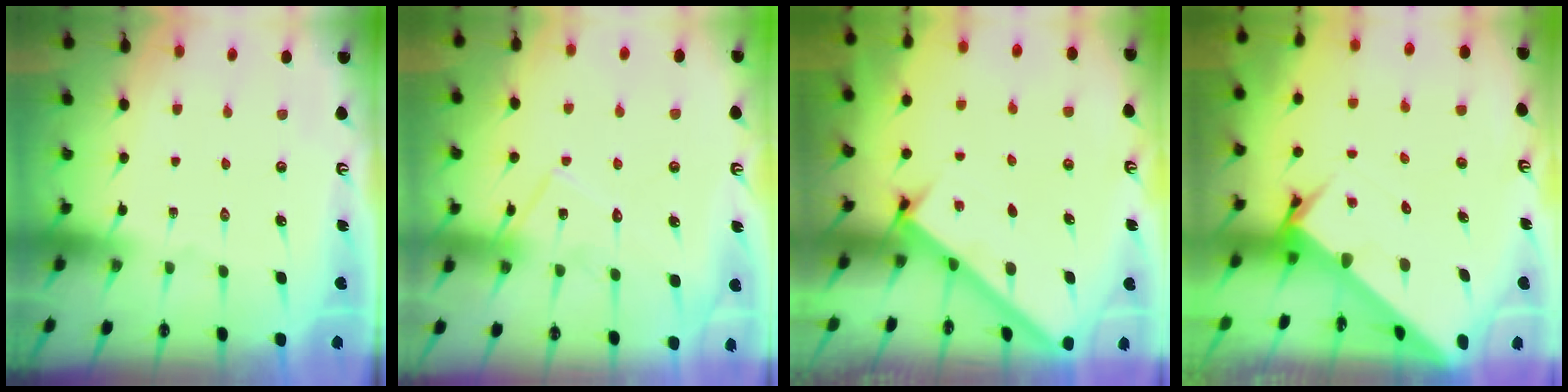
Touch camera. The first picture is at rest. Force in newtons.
{"total": 13.5, "press": 13.5, "slide": 1.0}
{"total": 2.8, "press": 2.8, "slide": 0.4}
{"total": 3.7, "press": 3.7, "slide": 0.3}